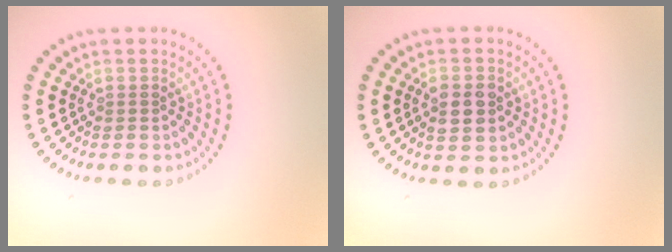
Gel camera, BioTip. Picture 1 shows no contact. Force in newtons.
{"total": 2.5, "press": 2.5, "slide": 0.2}